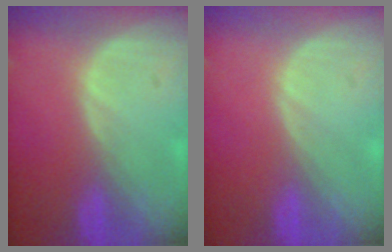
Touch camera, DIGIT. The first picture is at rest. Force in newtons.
{"total": 0.0}